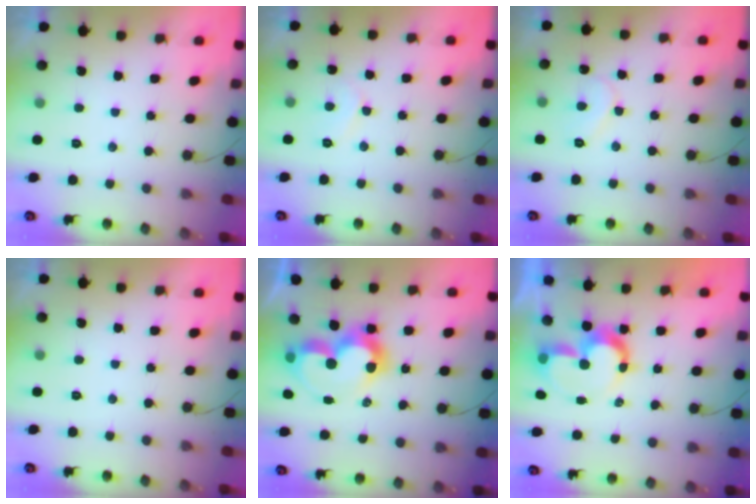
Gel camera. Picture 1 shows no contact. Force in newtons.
{"total": 5.8, "press": 5.8, "slide": 0.4}
{"total": 6.5, "press": 6.5, "slide": 0.5}
{"total": 0.0}
{"total": 11.3, "press": 11.3, "slide": 1.0}
{"total": 10.3, "press": 10.2, "slide": 0.7}